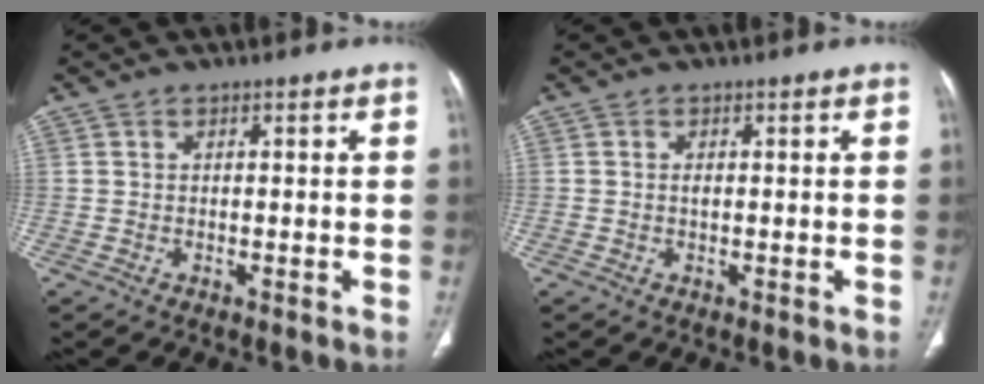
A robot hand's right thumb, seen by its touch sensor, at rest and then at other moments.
{"total": 0.7, "force": [0.0, 0.4, 0.6], "torque": [-0.013, 0.000, 0.000]}